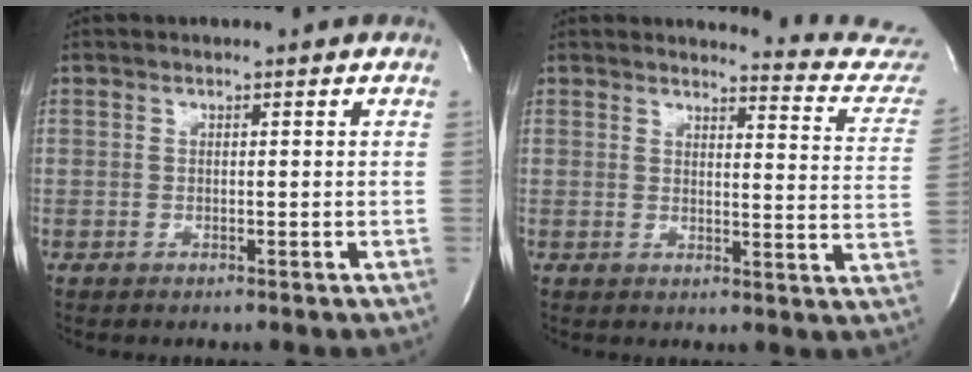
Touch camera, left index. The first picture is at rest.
{"total": 11.0, "force": [11.0, 0.2, 0.4], "torque": [0.011, -0.092, 0.098]}